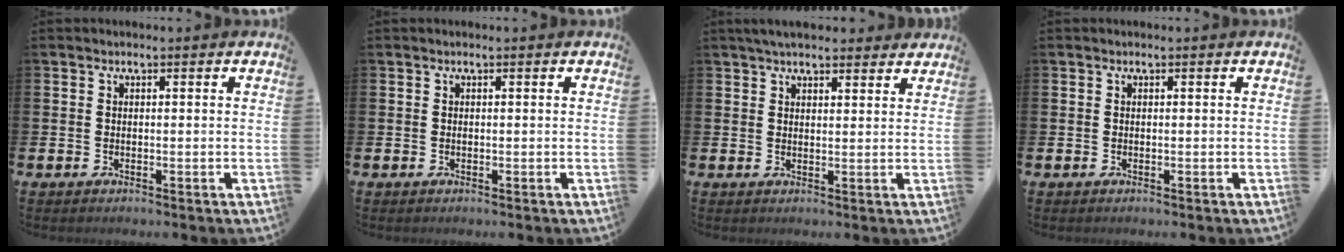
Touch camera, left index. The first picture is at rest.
{"total": 0.0}
{"total": 3.7, "force": [3.5, 0.9, 0.9], "torque": [-0.023, -0.007, 0.064]}
{"total": 0.0}